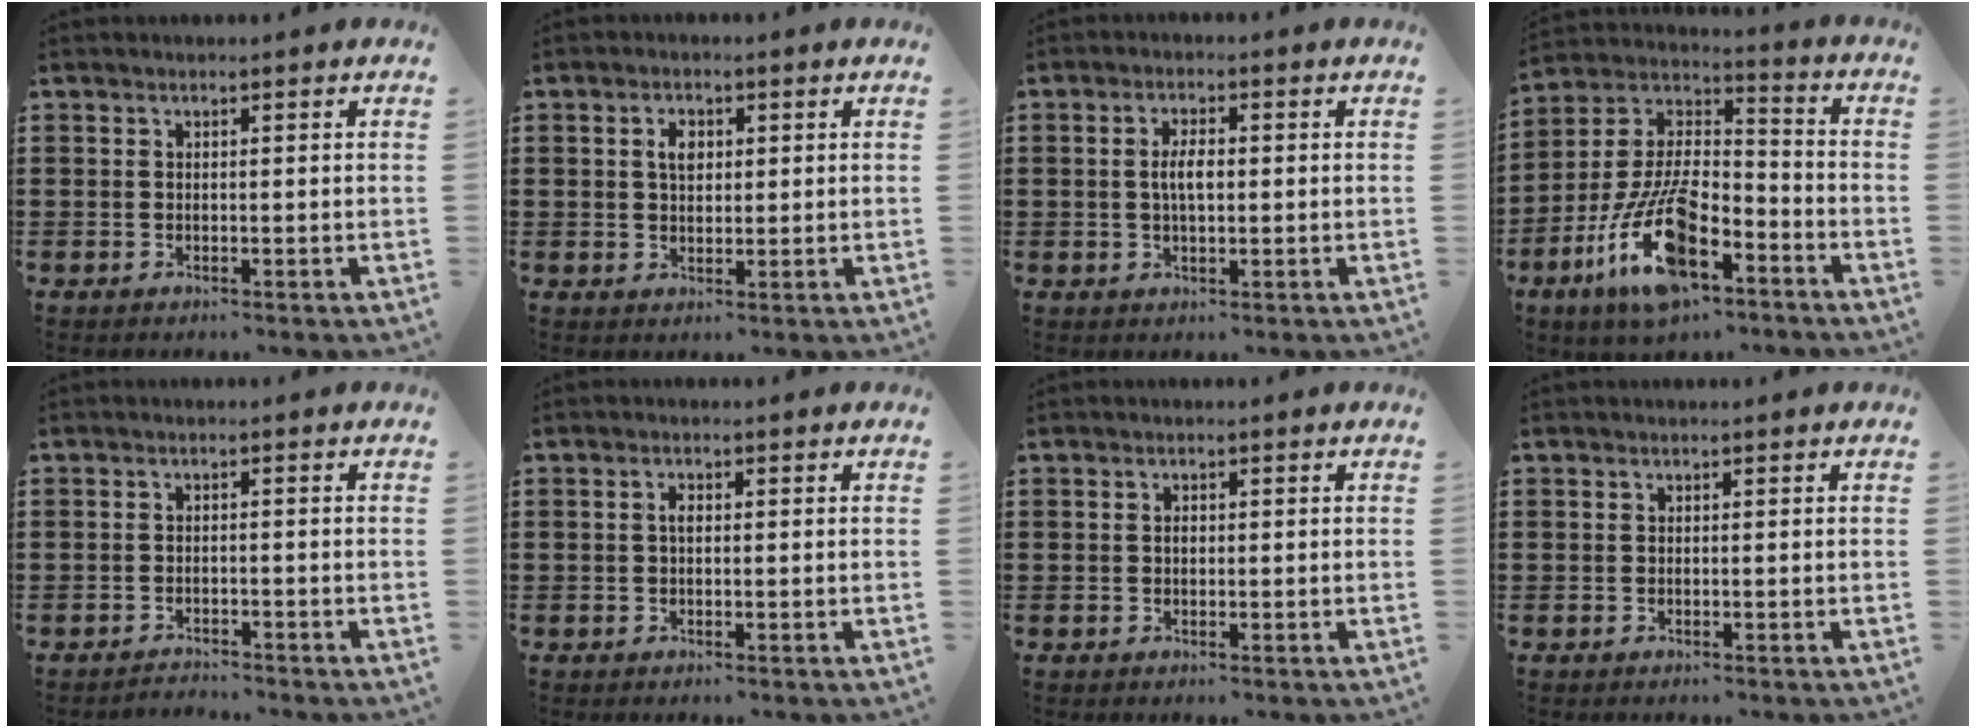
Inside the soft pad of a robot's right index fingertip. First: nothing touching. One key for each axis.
{"total": 3.0, "fx": 0.7, "fy": 1.9, "fz": 2.2, "tx": -0.042, "ty": 0.007, "tz": 0.009}
{"total": 3.6, "fx": 0.1, "fy": 1.4, "fz": 3.3, "tx": -0.065, "ty": 0.003, "tz": 0.000}
{"total": 15.7, "fx": -8.5, "fy": 5.9, "fz": 11.8, "tx": -0.242, "ty": 0.019, "tz": -0.152}
{"total": 1.7, "fx": -1.7, "fy": -0.1, "fz": -0.1, "tx": -0.002, "ty": 0.000, "tz": -0.038}
{"total": 1.5, "fx": 0.1, "fy": 0.7, "fz": 1.3, "tx": -0.026, "ty": 0.004, "tz": 0.000}
{"total": 1.0, "fx": 0.0, "fy": 0.6, "fz": 0.8, "tx": -0.017, "ty": 0.001, "tz": 0.001}
{"total": 0.0}